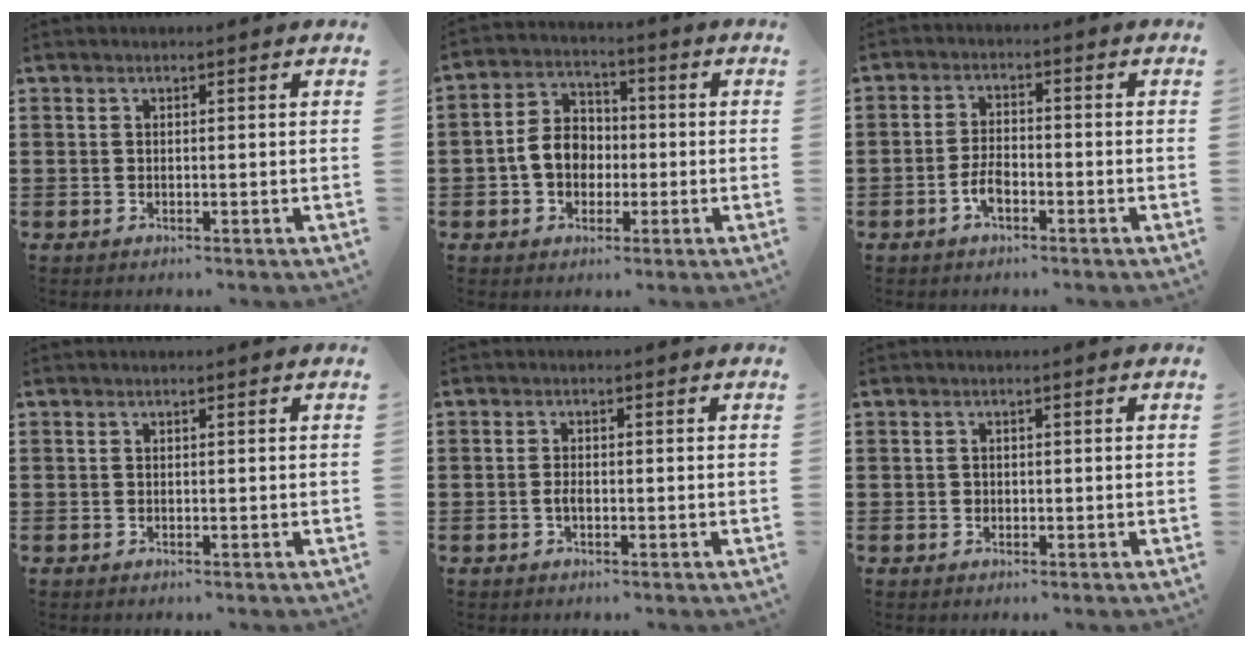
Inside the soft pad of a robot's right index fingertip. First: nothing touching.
{"total": 6.5, "force": [-1.0, 5.3, 3.5], "torque": [-0.090, 0.012, -0.023]}
{"total": 3.6, "force": [-1.9, 1.8, 2.5], "torque": [-0.067, -0.003, -0.041]}
{"total": 0.0}
{"total": 1.5, "force": [-0.4, 0.4, 1.4], "torque": [-0.035, -0.008, -0.009]}
{"total": 0.7, "force": [0.0, 0.6, 0.2], "torque": [-0.005, 0.005, -0.001]}